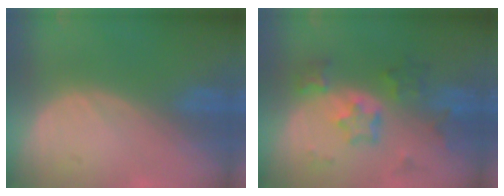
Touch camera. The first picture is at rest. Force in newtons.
{"total": 6.9, "press": 6.7, "slide": 1.7}